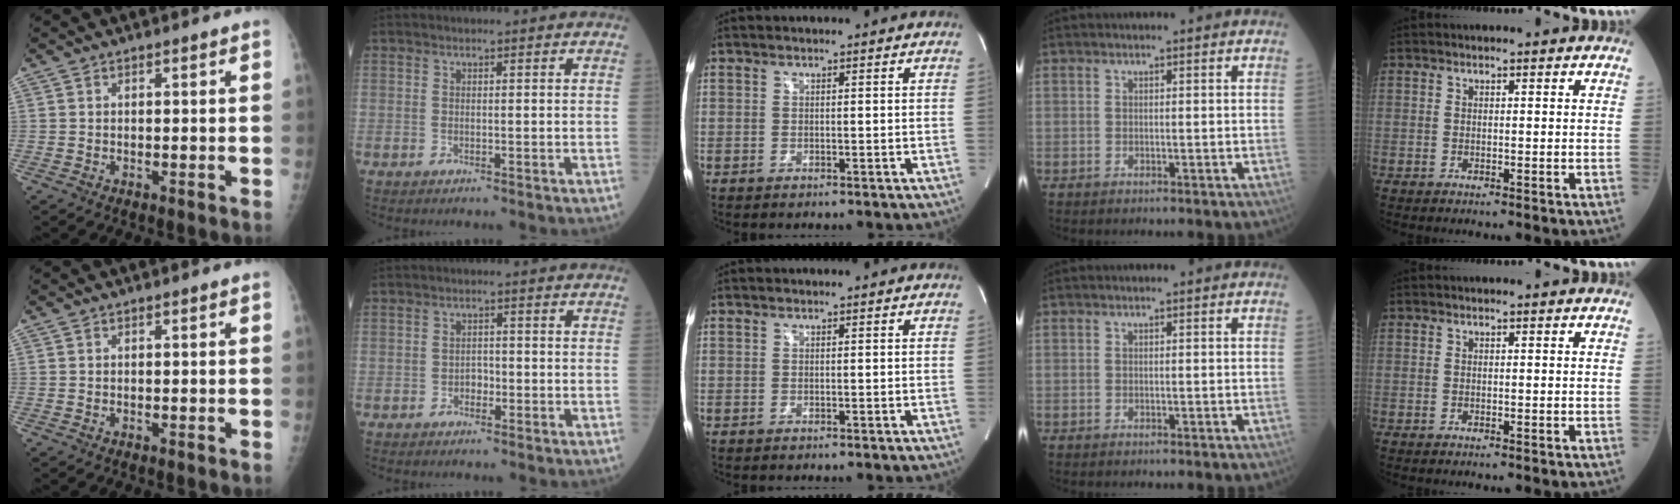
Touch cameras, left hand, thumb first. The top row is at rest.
{"index": {"total": 1.6, "force": [-0.7, 1.1, 0.9], "torque": [-0.010, 0.005, -0.012]}}